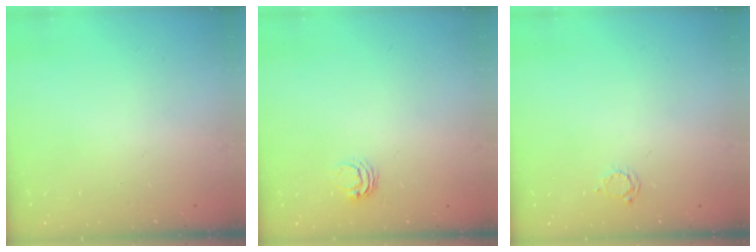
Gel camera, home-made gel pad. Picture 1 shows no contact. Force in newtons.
{"total": 4.2, "press": 4.2, "slide": 0.3}
{"total": 2.8, "press": 2.8, "slide": 0.3}